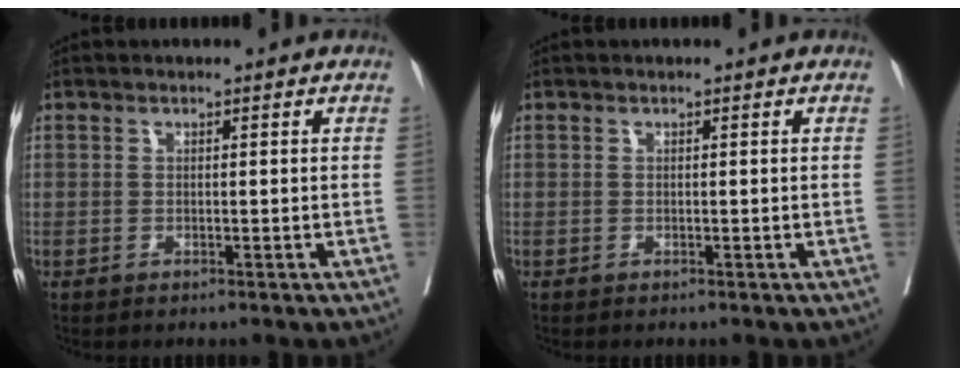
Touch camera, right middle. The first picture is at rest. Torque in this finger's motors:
{"motor_torque": [0.36, -0.50, -0.19, -0.11]}